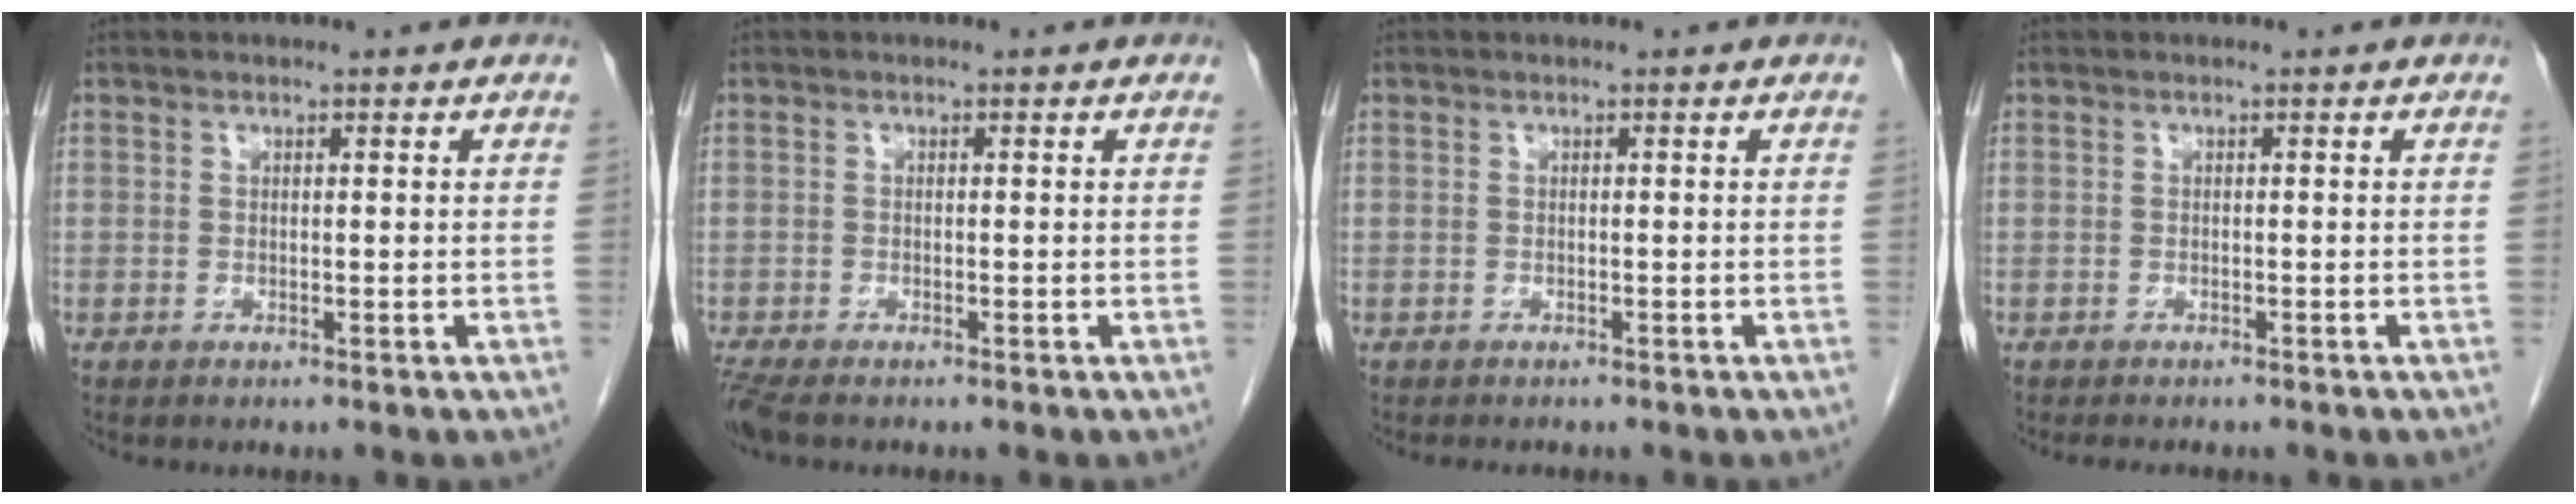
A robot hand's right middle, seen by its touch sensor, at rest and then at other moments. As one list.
[{"total": 3.8, "force": [-3.0, 1.0, 2.0], "torque": [-0.045, -0.013, -0.055]}, {"total": 2.6, "force": [-2.2, 0.7, 1.0], "torque": [-0.015, -0.004, -0.022]}, {"total": 4.0, "force": [-3.5, 1.1, 1.8], "torque": [-0.020, -0.005, -0.039]}]